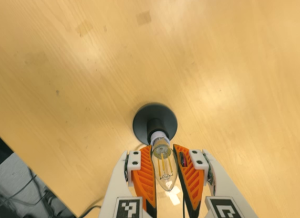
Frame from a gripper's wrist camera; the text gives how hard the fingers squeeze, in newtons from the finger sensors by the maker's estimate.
{"total": 20.6, "left": 22.2, "right": 18.9}